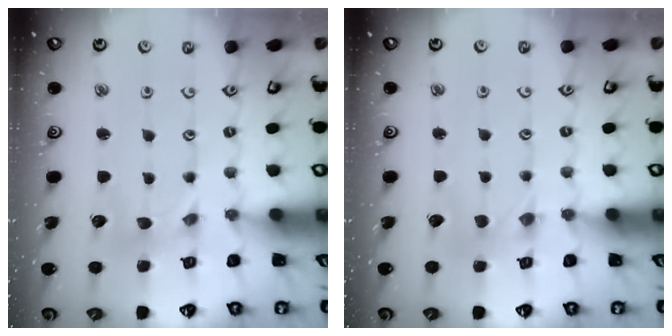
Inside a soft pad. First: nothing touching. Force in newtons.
{"total": 0.0}